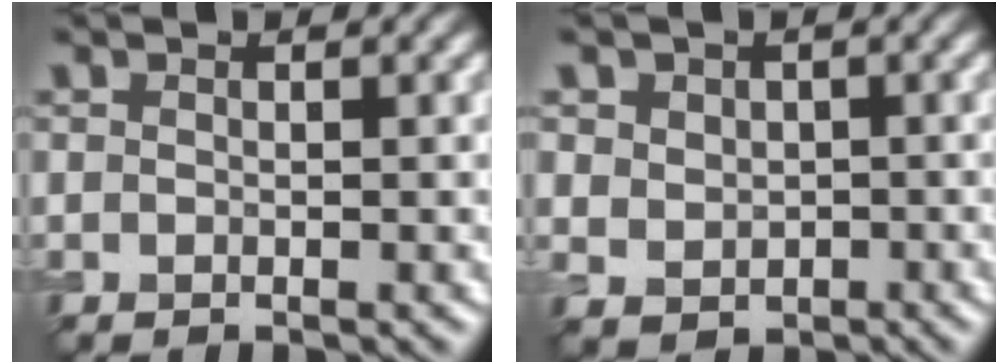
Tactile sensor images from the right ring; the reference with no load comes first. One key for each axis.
{"total": 3.4, "fx": 0.8, "fy": 3.1, "fz": 1.3, "tx": -0.029, "ty": 0.003, "tz": 0.013}